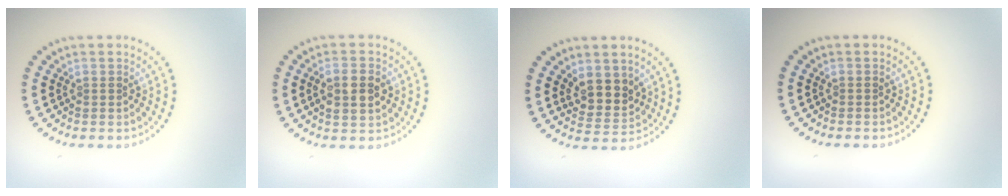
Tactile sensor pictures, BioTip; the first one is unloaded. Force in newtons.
{"total": 2.9, "press": 2.9, "slide": 0.4}
{"total": 3.3, "press": 2.9, "slide": 1.5}
{"total": 0.0}